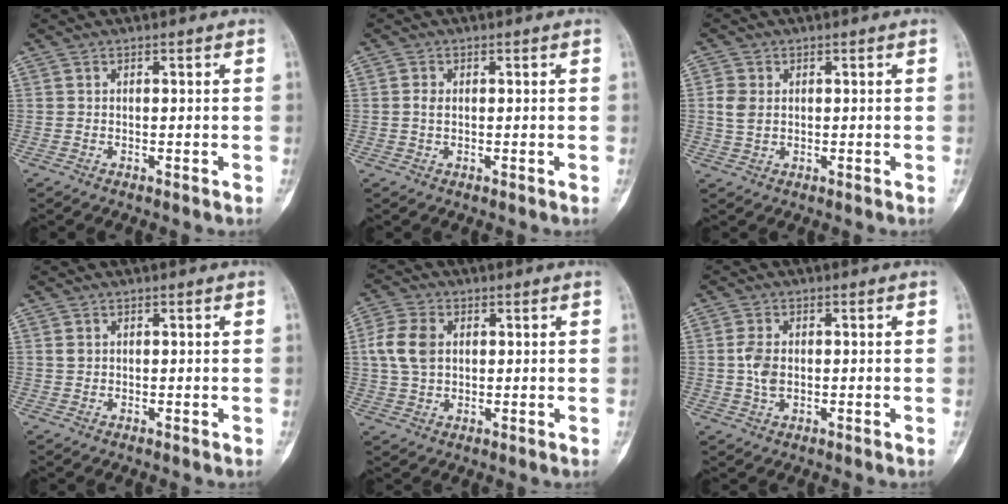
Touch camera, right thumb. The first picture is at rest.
{"total": 1.9, "force": [0.2, 1.3, 1.3], "torque": [-0.023, 0.001, 0.004]}
{"total": 3.8, "force": [0.4, 2.9, 2.4], "torque": [-0.048, 0.003, 0.008]}
{"total": 1.1, "force": [0.4, 0.9, 0.5], "torque": [-0.005, 0.001, 0.007]}
{"total": 7.9, "force": [1.4, 5.6, 5.4], "torque": [-0.109, 0.007, 0.028]}
{"total": 4.2, "force": [0.0, 2.7, 3.2], "torque": [-0.064, 0.002, -0.003]}